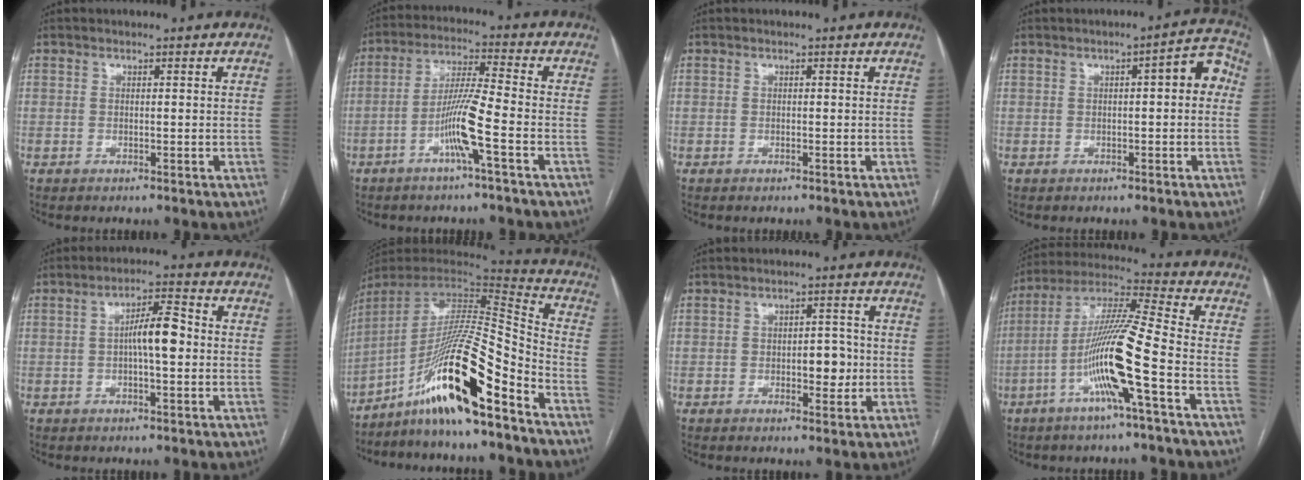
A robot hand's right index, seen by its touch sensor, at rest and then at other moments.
{"total": 8.2, "force": [-3.4, -0.6, 7.4], "torque": [-0.147, 0.005, -0.068]}
{"total": 0.0}
{"total": 5.3, "force": [0.6, 1.3, 5.1], "torque": [-0.056, 0.025, 0.002]}
{"total": 6.3, "force": [-0.2, 1.4, 6.2], "torque": [-0.108, 0.018, -0.007]}
{"total": 19.5, "force": [-12.1, 0.4, 15.2], "torque": [-0.282, -0.002, -0.222]}
{"total": 4.7, "force": [-0.7, 2.3, 4.1], "torque": [-0.049, 0.006, -0.006]}
{"total": 14.5, "force": [-5.0, -0.6, 13.6], "torque": [-0.267, 0.006, -0.101]}